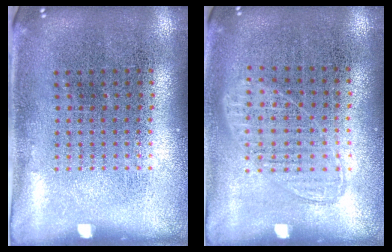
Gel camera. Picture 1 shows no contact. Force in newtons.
{"total": 0.8, "press": 0.7, "slide": 0.3}